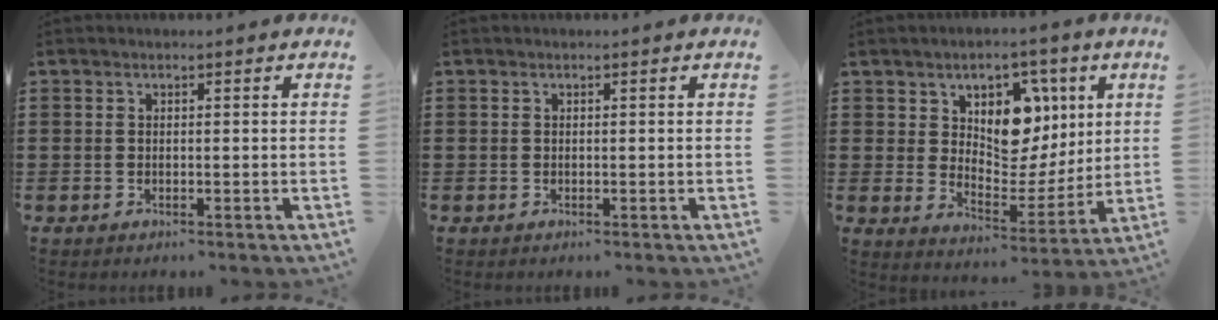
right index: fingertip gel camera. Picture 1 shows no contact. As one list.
[{"total": 0.0}, {"total": 8.7, "force": [4.4, 6.3, 4.1], "torque": [-0.083, -0.020, 0.078]}]